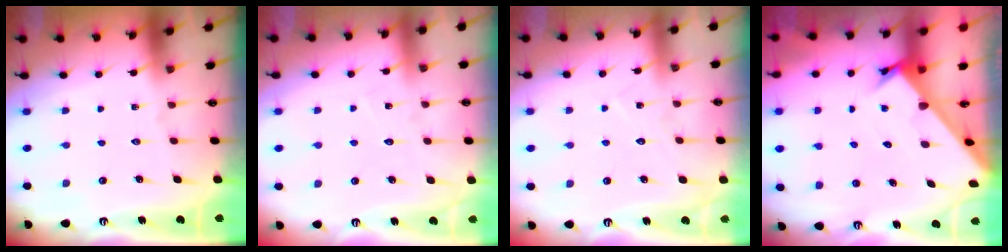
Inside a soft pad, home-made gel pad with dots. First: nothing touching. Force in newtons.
{"total": 5.2, "press": 5.2, "slide": 0.3}
{"total": 6.7, "press": 6.6, "slide": 0.6}
{"total": 2.5, "press": 2.5, "slide": 0.2}